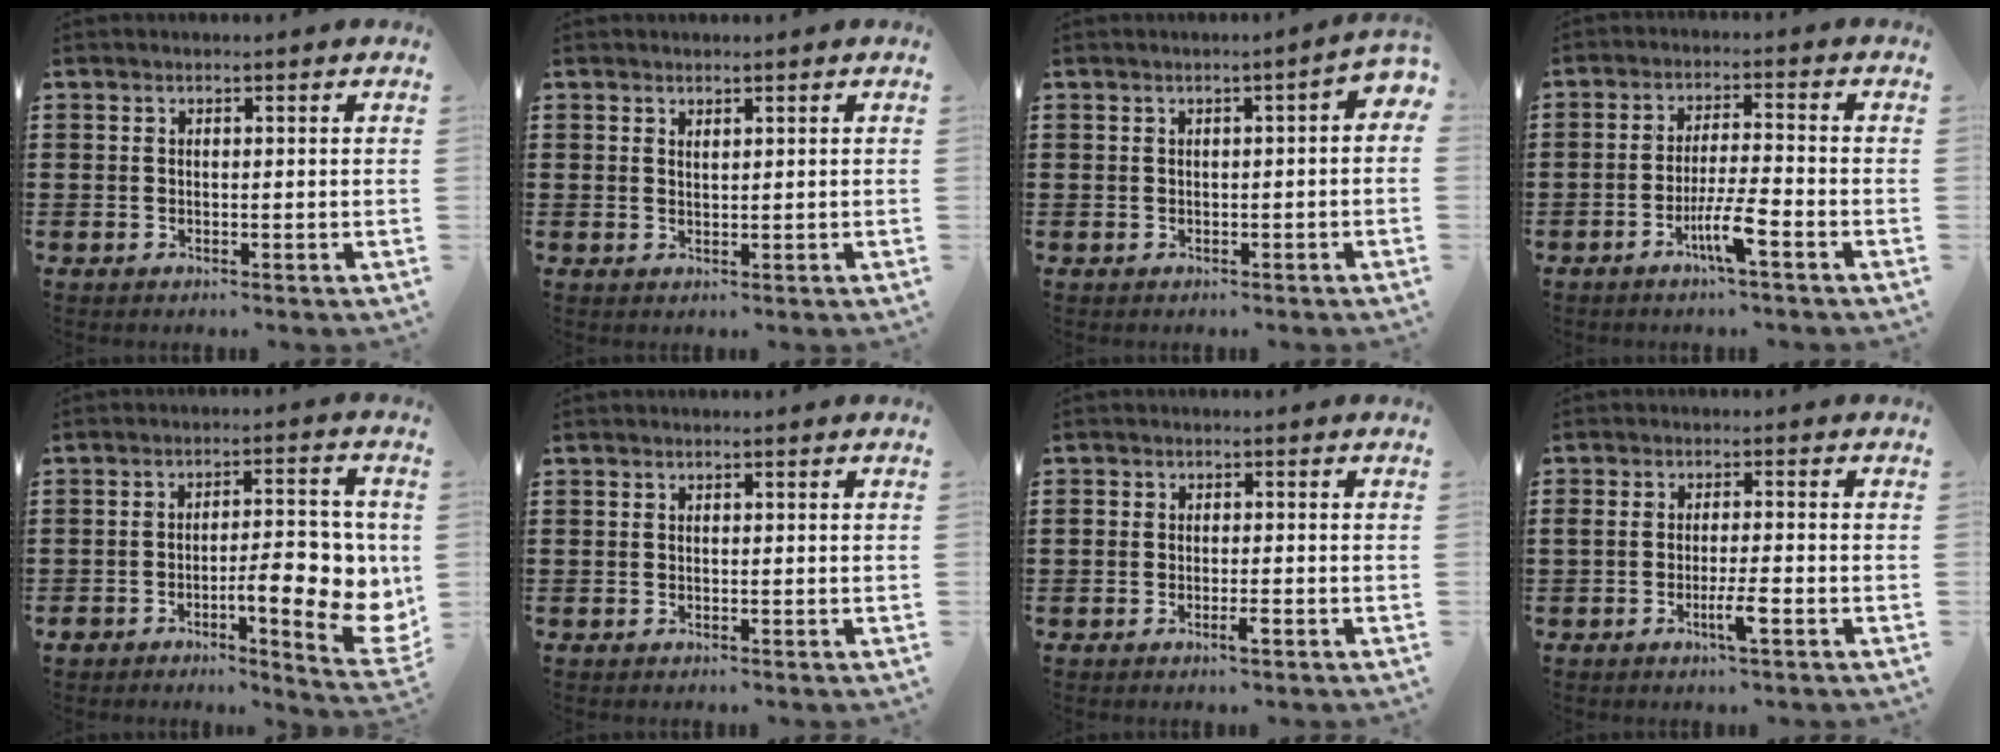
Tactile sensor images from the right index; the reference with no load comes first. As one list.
[{"total": 0.9, "force": [0.9, 0.1, 0.1], "torque": [-0.003, -0.001, 0.018]}, {"total": 1.3, "force": [-0.3, 0.3, 1.2], "torque": [-0.022, -0.002, -0.005]}, {"total": 5.2, "force": [-2.8, 0.3, 4.4], "torque": [-0.087, -0.009, -0.053]}, {"total": 10.4, "force": [-2.1, 4.0, 9.4], "torque": [-0.114, -0.011, -0.035]}, {"total": 0.0}, {"total": 1.8, "force": [-1.1, 0.5, 1.4], "torque": [-0.025, 0.000, -0.020]}, {"total": 3.9, "force": [-1.8, 0.5, 3.4], "torque": [-0.064, -0.002, -0.034]}]